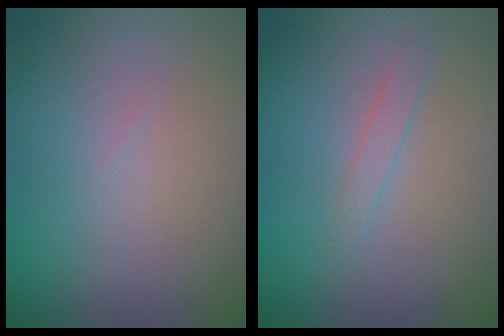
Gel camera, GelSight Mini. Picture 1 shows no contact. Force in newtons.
{"total": 1.0, "press": 1.0, "slide": 0.1}